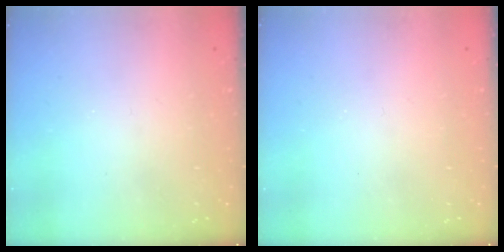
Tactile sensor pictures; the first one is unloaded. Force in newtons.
{"total": 0.0}